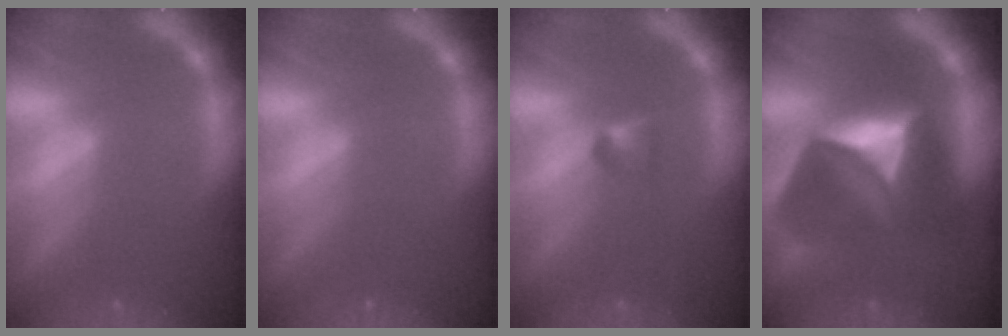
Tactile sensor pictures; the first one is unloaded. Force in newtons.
{"total": 0.0}
{"total": 1.4}
{"total": 9.0}